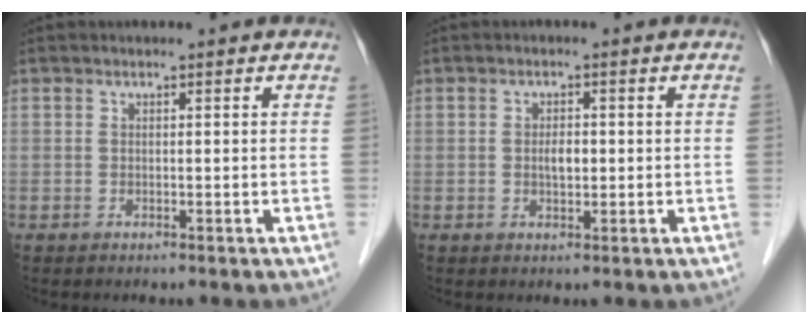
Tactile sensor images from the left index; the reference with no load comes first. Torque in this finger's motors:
{"motor_torque": [0.22, 0.11, 0.00, 0.01]}